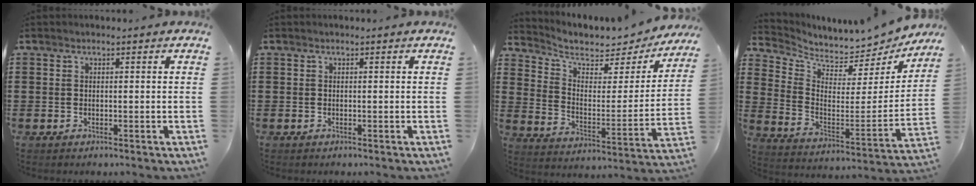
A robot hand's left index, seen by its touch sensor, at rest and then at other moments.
{"total": 0.0}
{"total": 5.4, "force": [4.5, 2.2, 2.0], "torque": [-0.059, -0.034, 0.073]}
{"total": 5.0, "force": [4.9, 0.8, 0.5], "torque": [-0.045, -0.057, 0.084]}